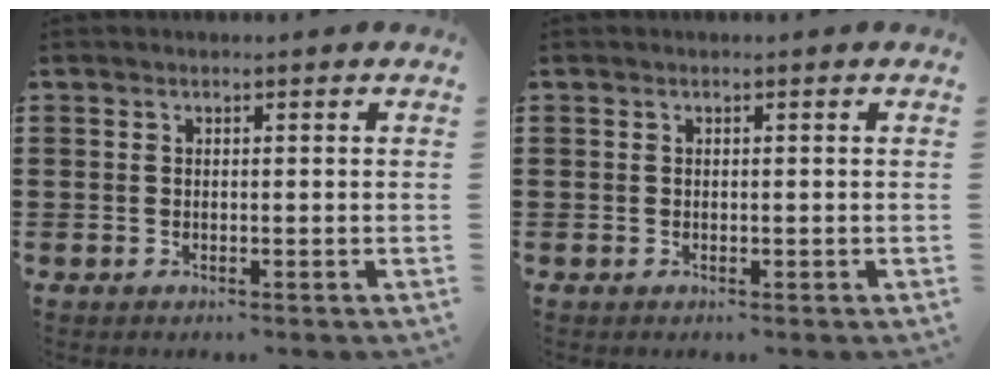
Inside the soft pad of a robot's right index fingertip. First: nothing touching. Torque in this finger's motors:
{"motor_torque": [0.00, 0.00, 0.01, 0.00]}